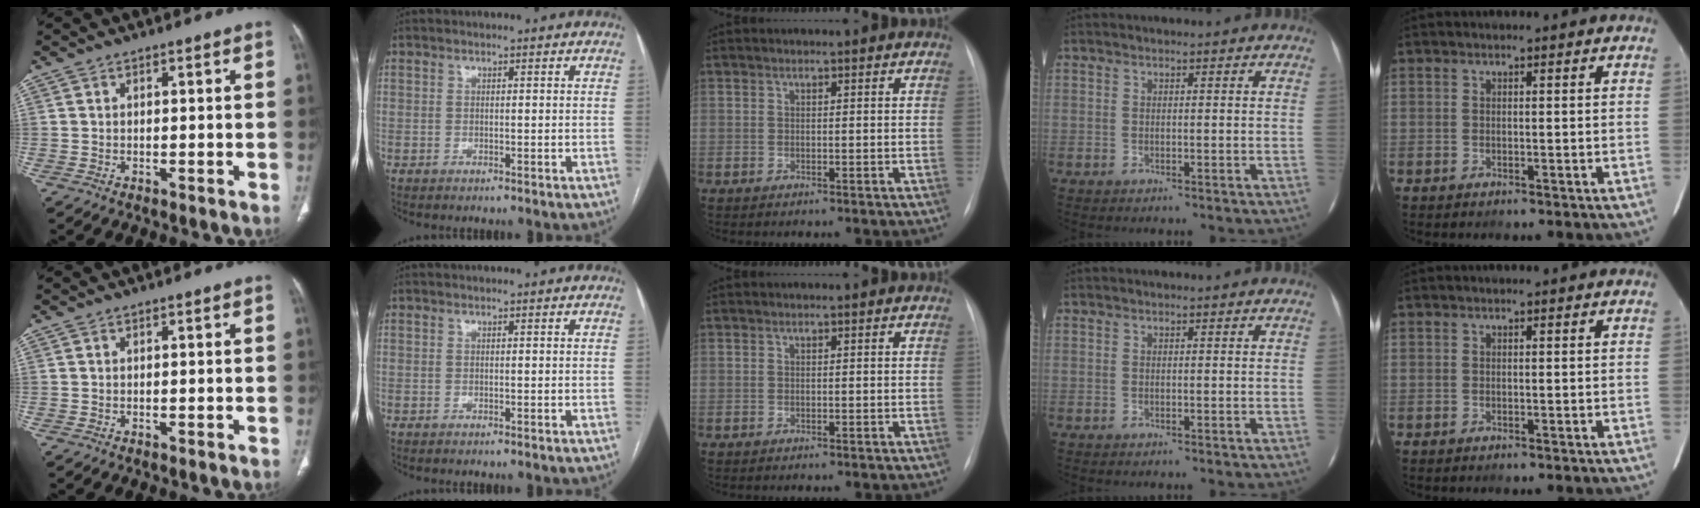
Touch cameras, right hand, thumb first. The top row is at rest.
{}